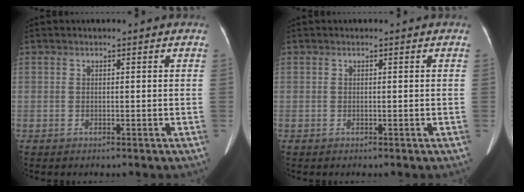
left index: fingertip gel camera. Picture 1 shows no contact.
{"total": 0.0}